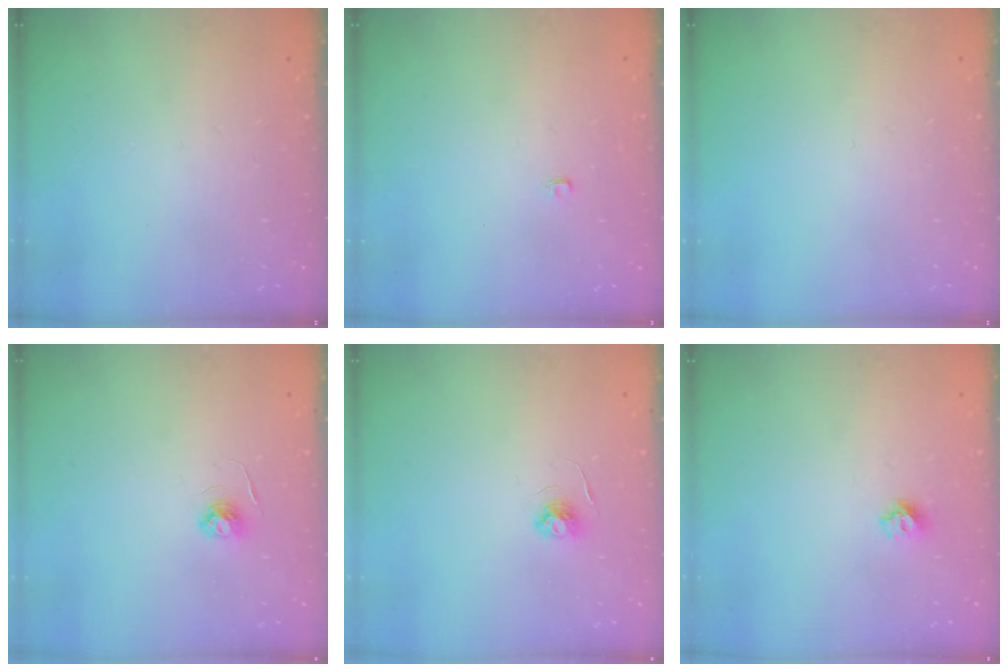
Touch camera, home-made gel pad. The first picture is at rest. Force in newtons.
{"total": 2.4, "press": 2.4, "slide": 0.2}
{"total": 0.0}
{"total": 3.8, "press": 3.8, "slide": 0.4}
{"total": 3.8, "press": 3.8, "slide": 0.4}
{"total": 5.7, "press": 5.7, "slide": 0.5}